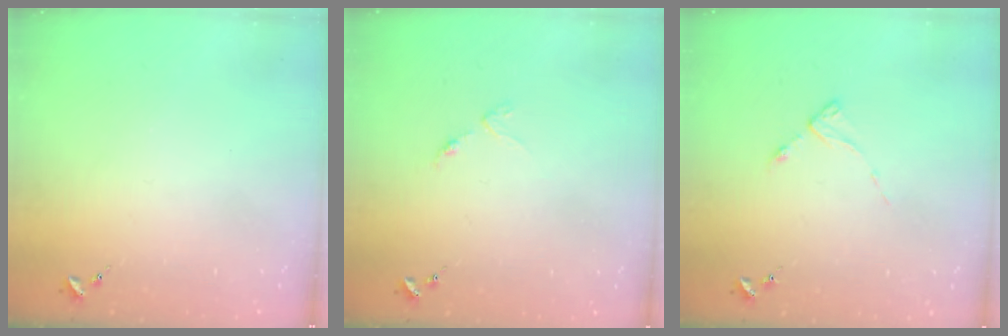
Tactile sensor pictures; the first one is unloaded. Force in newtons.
{"total": 3.1, "press": 3.0, "slide": 0.5}
{"total": 2.7, "press": 2.7, "slide": 0.4}